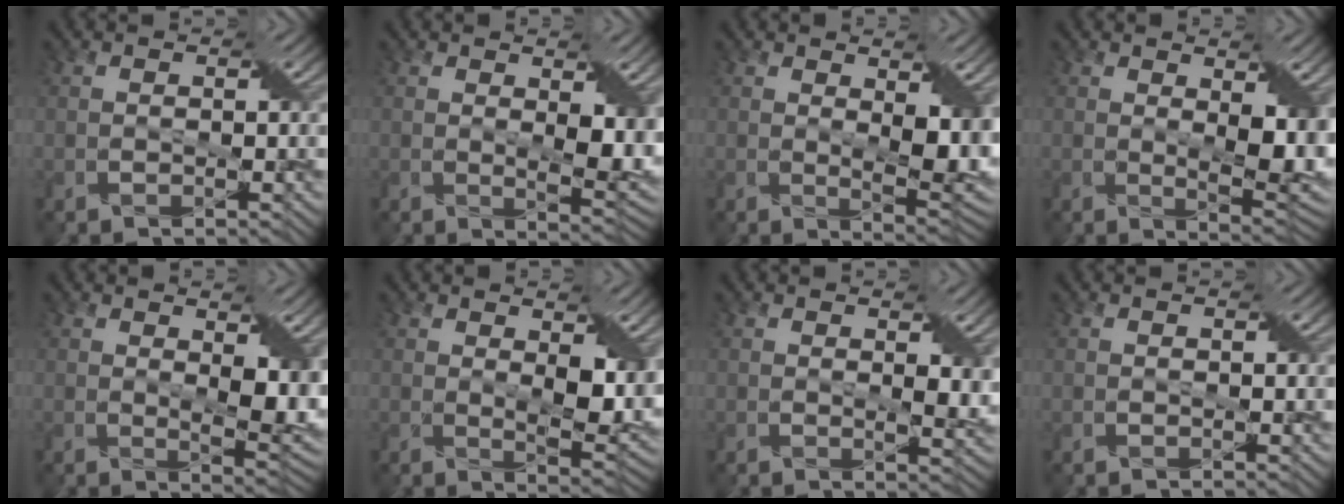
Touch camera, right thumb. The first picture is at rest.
{"total": 5.9, "force": [1.1, 2.6, 5.2], "torque": [-0.089, -0.012, 0.026]}
{"total": 7.0, "force": [1.5, 3.0, 6.2], "torque": [-0.107, -0.012, 0.031]}
{"total": 7.4, "force": [1.3, 3.2, 6.5], "torque": [-0.109, -0.013, 0.029]}
{"total": 6.7, "force": [1.2, 2.9, 5.9], "torque": [-0.100, -0.012, 0.027]}
{"total": 6.2, "force": [1.5, 2.8, 5.3], "torque": [-0.095, -0.012, 0.032]}
{"total": 3.1, "force": [0.9, 1.2, 2.8], "torque": [-0.047, -0.003, 0.018]}
{"total": 0.0}